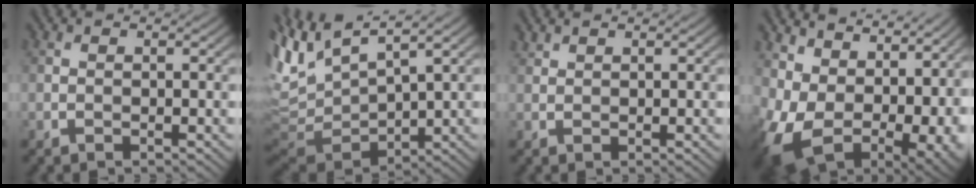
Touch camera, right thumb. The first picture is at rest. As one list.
[{"total": 10.7, "force": [4.3, 3.9, 9.0], "torque": [-0.218, 0.012, 0.091]}, {"total": 1.1, "force": [1.0, 0.1, 0.2], "torque": [-0.009, 0.004, 0.027]}, {"total": 15.9, "force": [4.1, 10.4, 11.3], "torque": [-0.202, -0.029, 0.118]}]